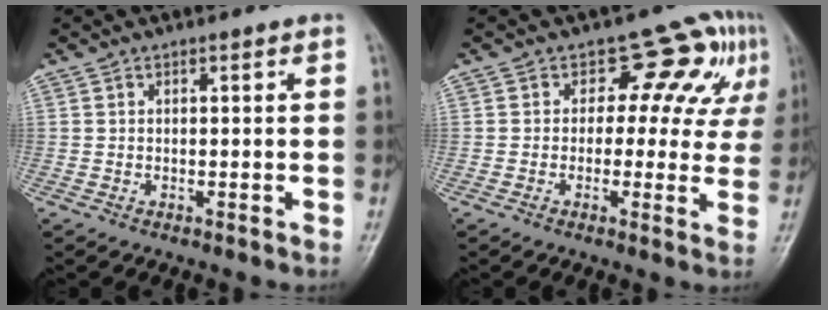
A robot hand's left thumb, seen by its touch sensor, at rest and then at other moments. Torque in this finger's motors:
{"motor_torque": [-0.11, 0.45, -0.07, -0.09, 0.08]}